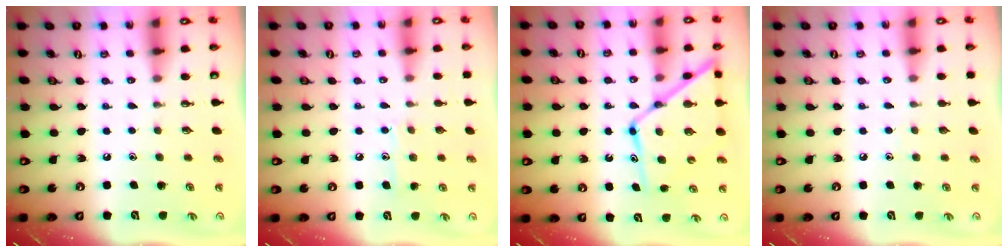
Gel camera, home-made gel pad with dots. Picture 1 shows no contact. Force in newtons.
{"total": 8.3, "press": 8.2, "slide": 0.5}
{"total": 15.5, "press": 15.4, "slide": 1.5}
{"total": 3.2, "press": 3.1, "slide": 0.4}